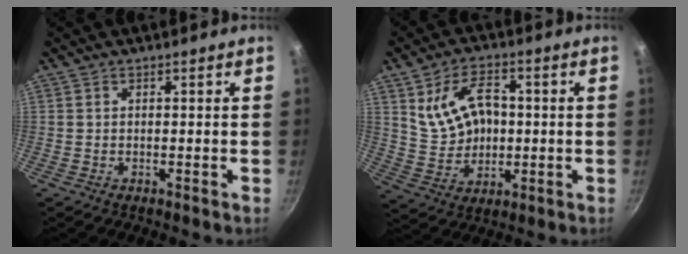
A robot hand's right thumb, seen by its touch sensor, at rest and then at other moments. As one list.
[{"total": 11.5, "force": [2.2, 8.2, 7.8], "torque": [-0.108, 0.007, 0.048]}]